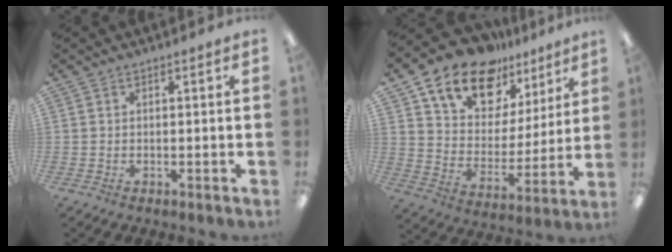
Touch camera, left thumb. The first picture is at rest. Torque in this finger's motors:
{"motor_torque": [1.11, 1.30, 1.45, -1.32, 0.15]}